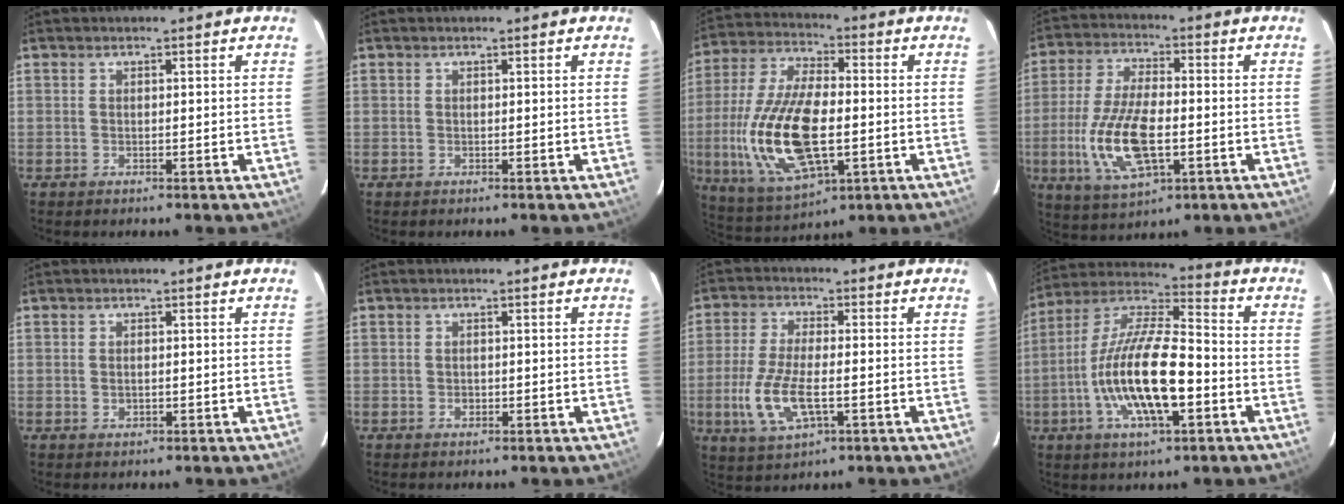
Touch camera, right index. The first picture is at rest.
{"total": 0.0}
{"total": 20.1, "force": [-3.5, 8.6, 17.8], "torque": [-0.381, -0.012, -0.057]}
{"total": 14.5, "force": [-3.5, 5.8, 12.9], "torque": [-0.272, -0.009, -0.061]}
{"total": 1.3, "force": [-0.3, 0.9, 0.9], "torque": [-0.019, 0.001, -0.005]}
{"total": 1.0, "force": [-0.4, 0.8, 0.5], "torque": [-0.007, 0.002, -0.005]}
{"total": 10.8, "force": [-3.0, 4.0, 9.6], "torque": [-0.208, -0.009, -0.054]}
{"total": 17.7, "force": [-5.0, 5.4, 16.1], "torque": [-0.318, -0.006, -0.096]}